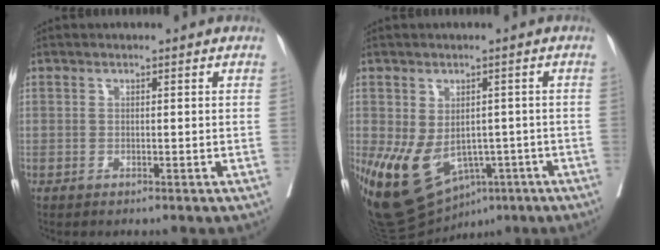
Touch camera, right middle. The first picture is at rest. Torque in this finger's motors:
{"motor_torque": [0.69, 0.13, 1.06, 0.21]}